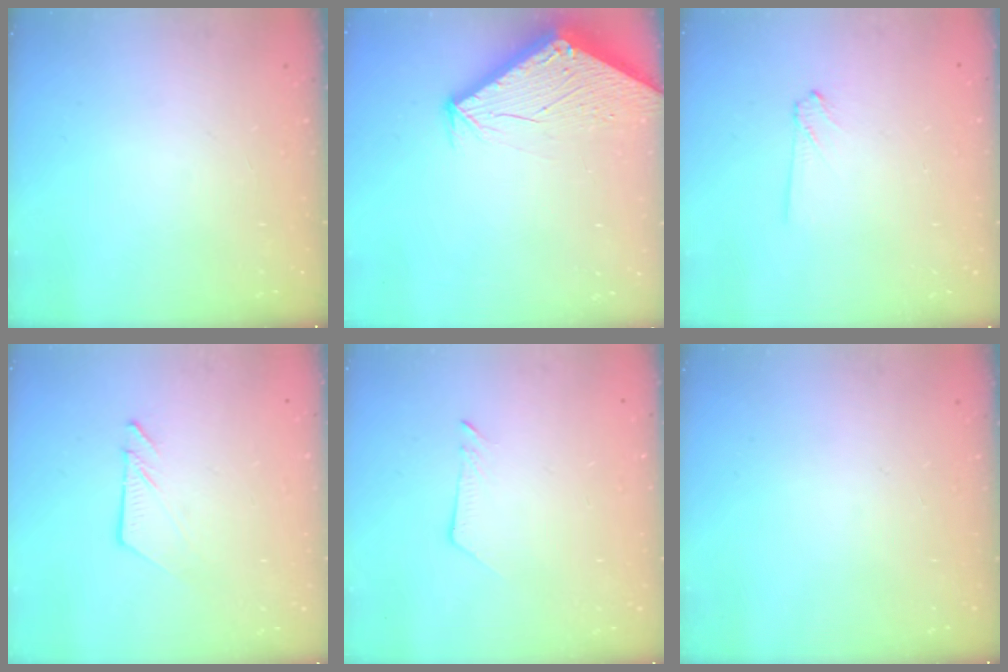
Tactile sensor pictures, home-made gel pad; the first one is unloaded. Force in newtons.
{"total": 2.5, "press": 2.5, "slide": 0.1}
{"total": 0.8, "press": 0.8, "slide": 0.0}
{"total": 6.0, "press": 6.0, "slide": 0.1}
{"total": 3.8, "press": 3.7, "slide": 0.4}
{"total": 0.0}